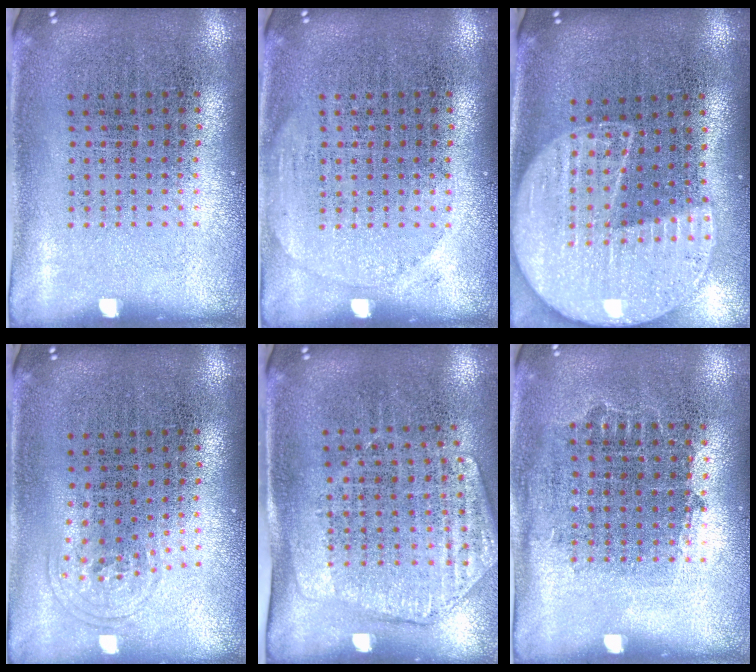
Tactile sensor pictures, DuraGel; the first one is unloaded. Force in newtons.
{"total": 1.0, "press": 1.0, "slide": 0.1}
{"total": 2.0, "press": 1.8, "slide": 0.8}
{"total": 0.9, "press": 0.7, "slide": 0.6}
{"total": 1.7, "press": 1.4, "slide": 0.9}
{"total": 0.8, "press": 0.7, "slide": 0.3}